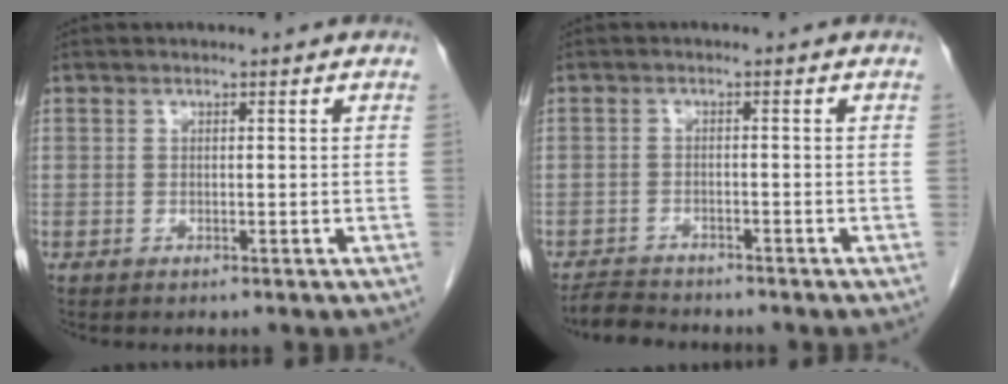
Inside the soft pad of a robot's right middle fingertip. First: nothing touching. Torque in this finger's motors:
{"motor_torque": [0.05, -0.04, 0.00, -0.01]}